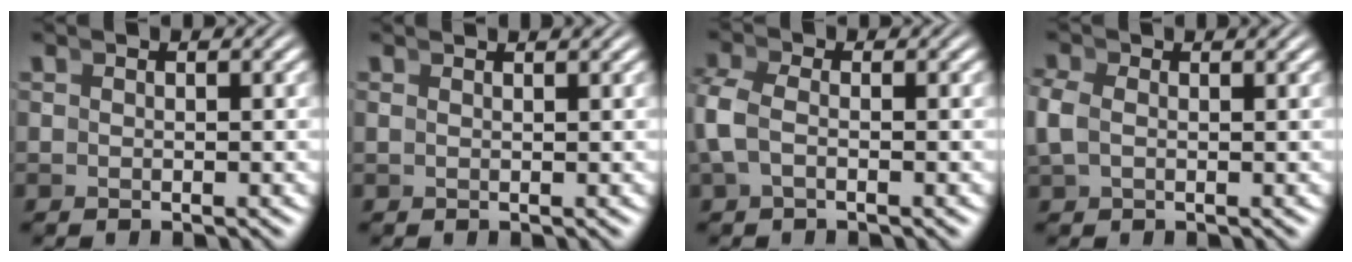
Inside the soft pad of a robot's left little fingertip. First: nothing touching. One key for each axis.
{"total": 1.2, "fx": 1.0, "fy": -0.5, "fz": 0.3, "tx": 0.013, "ty": 0.008, "tz": 0.016}
{"total": 2.3, "fx": -0.4, "fy": 1.2, "fz": 1.9, "tx": -0.061, "ty": -0.005, "tz": -0.001}
{"total": 1.4, "fx": 0.3, "fy": 0.7, "fz": 1.2, "tx": -0.033, "ty": -0.003, "tz": 0.010}